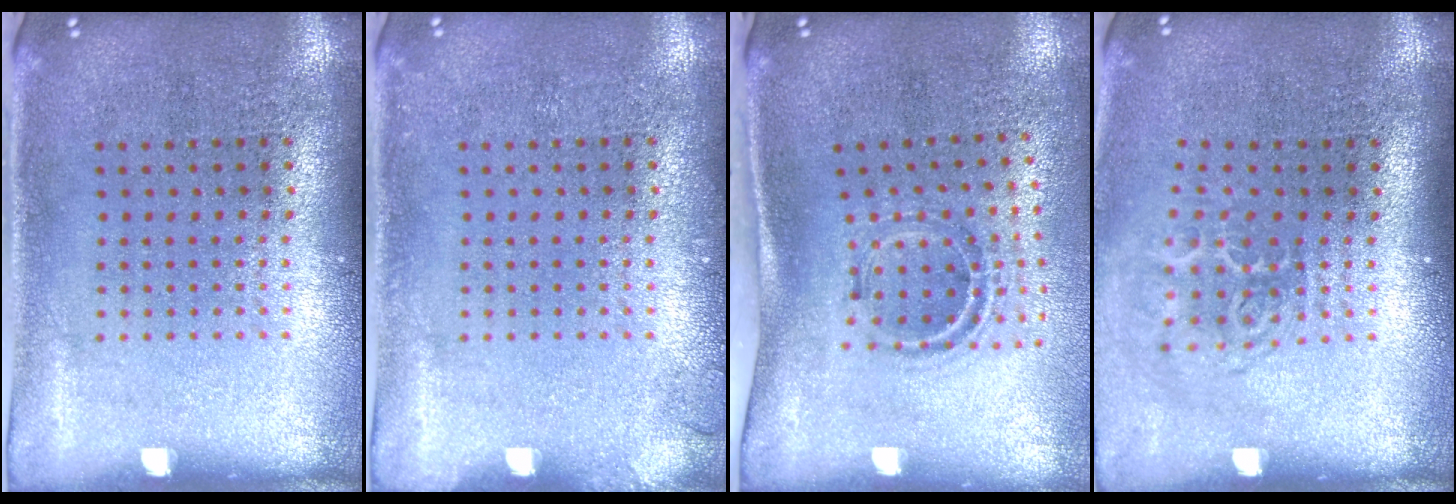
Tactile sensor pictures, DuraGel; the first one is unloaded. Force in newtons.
{"total": 0.7, "press": 0.7, "slide": 0.2}
{"total": 1.1, "press": 1.0, "slide": 0.5}
{"total": 1.8, "press": 1.2, "slide": 1.4}